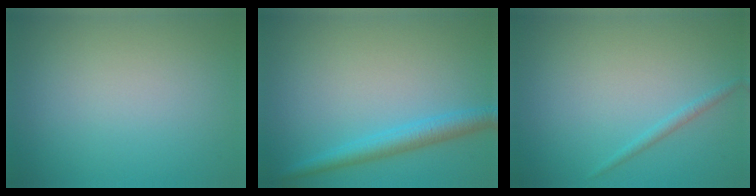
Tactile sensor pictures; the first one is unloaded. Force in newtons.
{"total": 3.0, "press": 3.0, "slide": 0.0}
{"total": 0.9, "press": 0.9, "slide": 0.2}